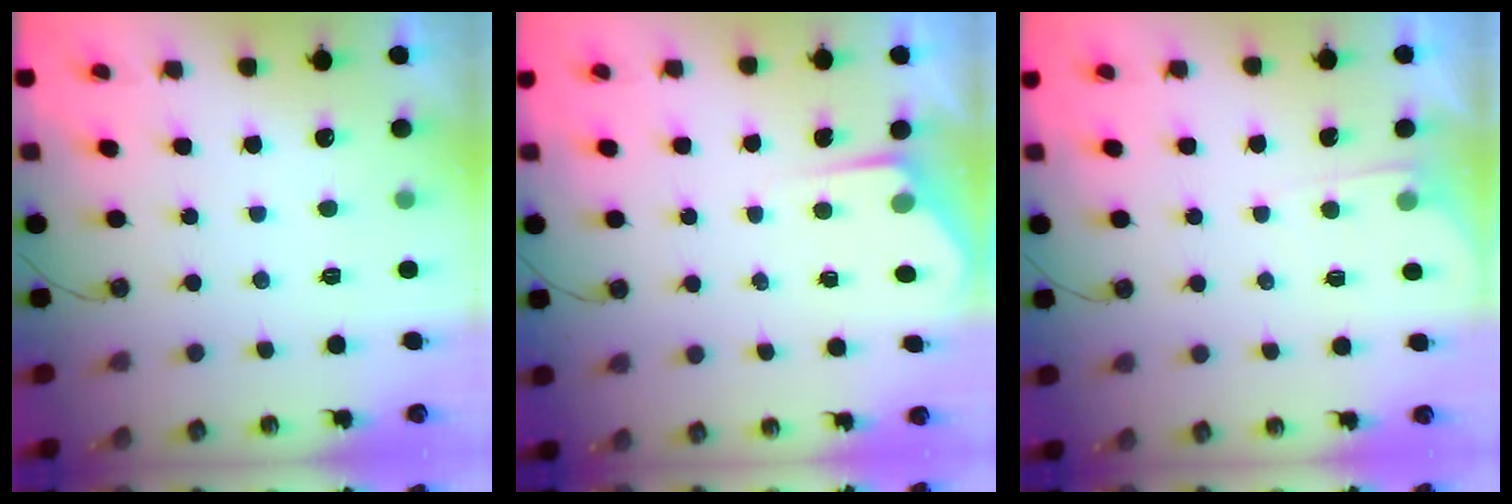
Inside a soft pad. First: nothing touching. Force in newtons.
{"total": 2.3, "press": 2.3, "slide": 0.3}
{"total": 2.7, "press": 2.7, "slide": 0.4}